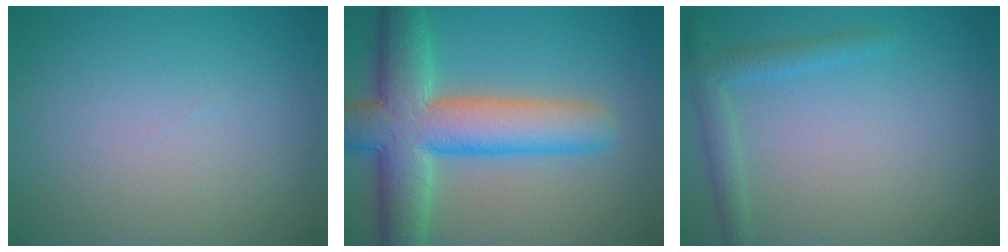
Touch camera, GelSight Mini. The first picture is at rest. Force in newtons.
{"total": 10.0, "press": 10.0, "slide": 0.5}
{"total": 2.0, "press": 2.0, "slide": 0.1}